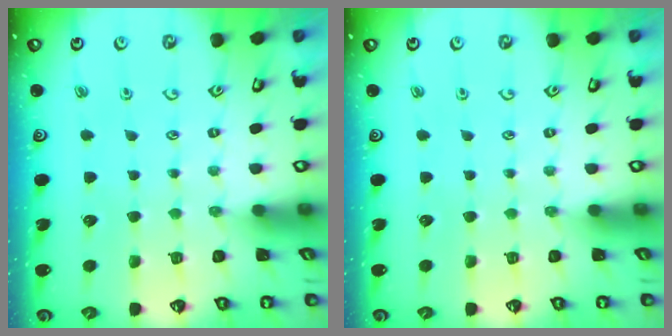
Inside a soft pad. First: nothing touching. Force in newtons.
{"total": 0.0}